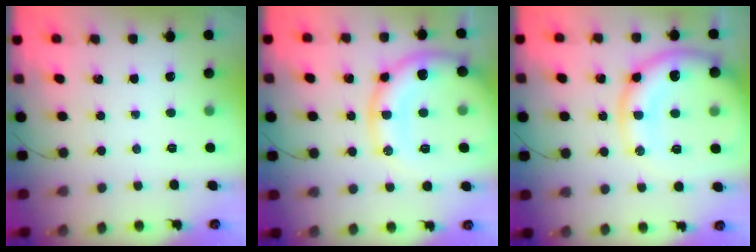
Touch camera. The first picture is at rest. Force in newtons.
{"total": 18.5, "press": 18.4, "slide": 1.5}
{"total": 16.7, "press": 16.5, "slide": 2.8}